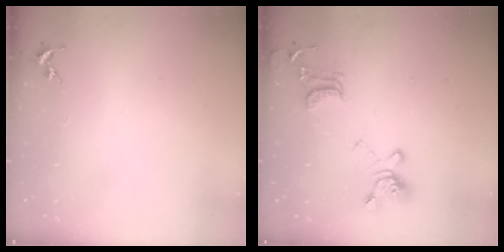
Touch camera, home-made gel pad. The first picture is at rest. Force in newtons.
{"total": 16.4, "press": 16.3, "slide": 1.5}